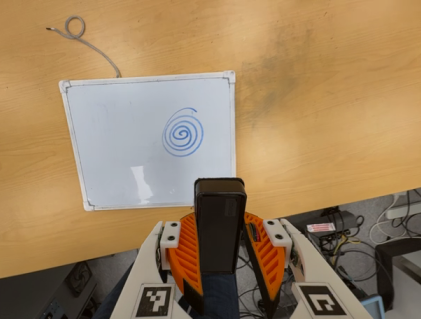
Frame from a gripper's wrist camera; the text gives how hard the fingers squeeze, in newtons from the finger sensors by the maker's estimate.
{"total": 5.1, "left": 4.5, "right": 5.6}